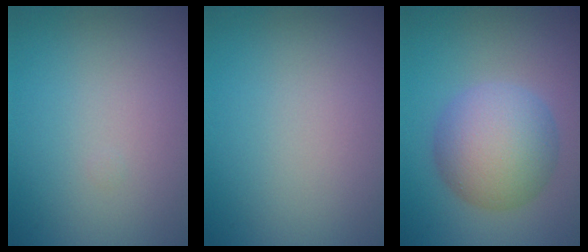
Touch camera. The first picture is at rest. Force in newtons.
{"total": 0.0}
{"total": 6.7, "press": 6.7, "slide": 0.2}